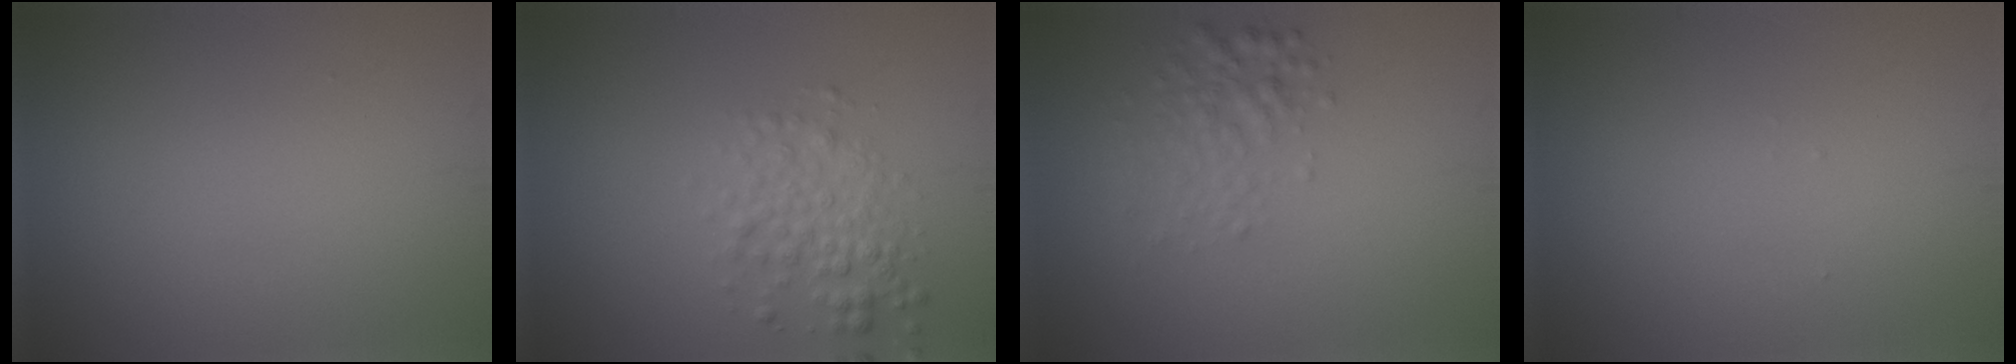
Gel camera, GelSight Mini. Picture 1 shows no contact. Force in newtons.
{"total": 2.8, "press": 2.8, "slide": 0.0}
{"total": 2.4, "press": 2.4, "slide": 0.1}
{"total": 0.0}